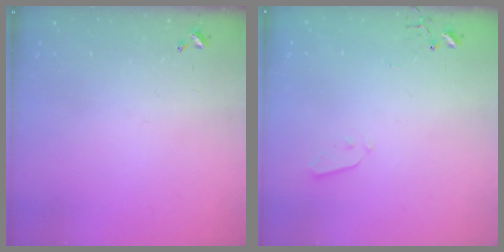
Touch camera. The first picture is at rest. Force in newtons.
{"total": 2.5, "press": 2.5, "slide": 0.4}